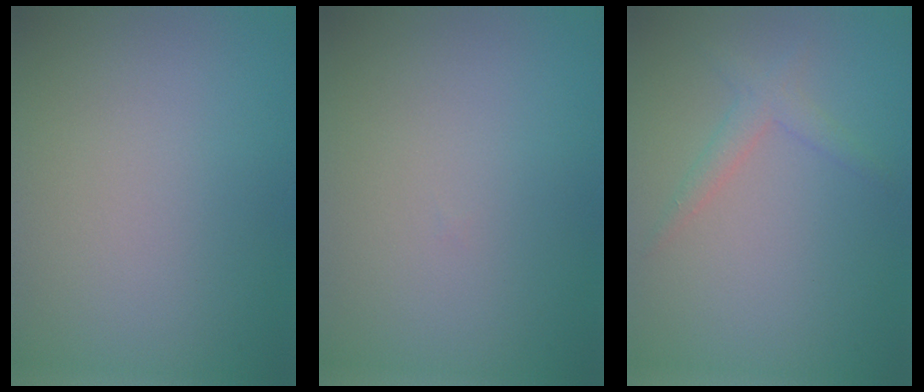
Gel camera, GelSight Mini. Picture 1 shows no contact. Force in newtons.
{"total": 0.0}
{"total": 1.7, "press": 1.7, "slide": 0.1}